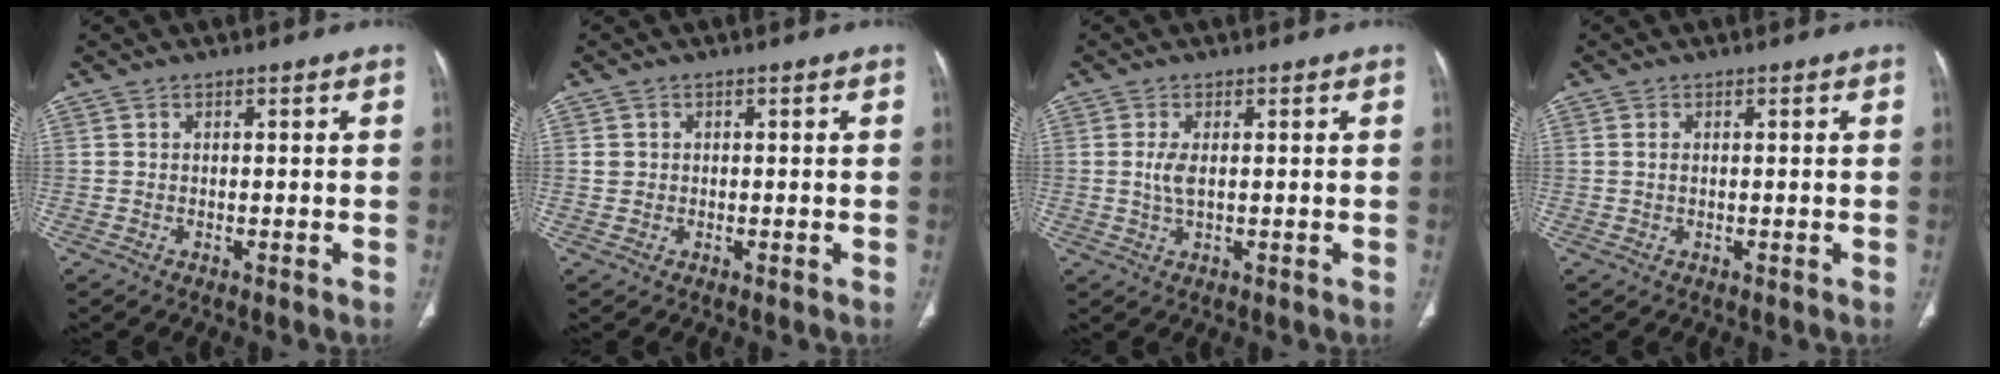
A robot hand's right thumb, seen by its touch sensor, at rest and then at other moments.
{"total": 1.4, "force": [0.1, 1.3, 0.4], "torque": [-0.002, 0.003, 0.004]}
{"total": 2.7, "force": [0.3, 1.0, 2.5], "torque": [-0.061, -0.003, 0.007]}
{"total": 0.7, "force": [0.1, 0.4, 0.6], "torque": [-0.014, 0.004, 0.003]}